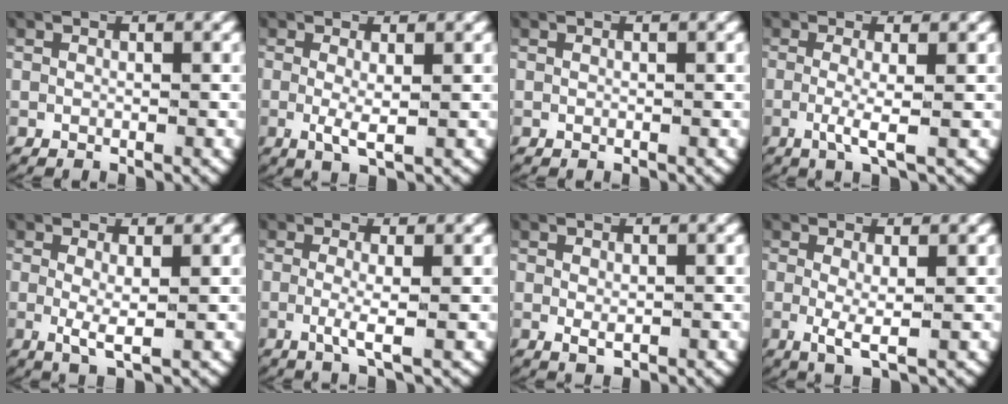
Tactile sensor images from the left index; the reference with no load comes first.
{"total": 2.2, "force": [-0.1, 0.5, 2.2], "torque": [-0.056, -0.018, 0.005]}
{"total": 0.0}
{"total": 2.6, "force": [-0.4, 0.2, 2.6], "torque": [-0.066, -0.017, -0.002]}
{"total": 2.6, "force": [-0.1, 0.5, 2.5], "torque": [-0.061, -0.021, 0.007]}
{"total": 2.3, "force": [-0.3, 0.1, 2.3], "torque": [-0.059, -0.015, -0.001]}
{"total": 1.2, "force": [-0.2, 0.6, 1.0], "torque": [-0.023, -0.011, 0.006]}
{"total": 2.7, "force": [-0.3, 0.6, 2.6], "torque": [-0.065, -0.022, 0.005]}